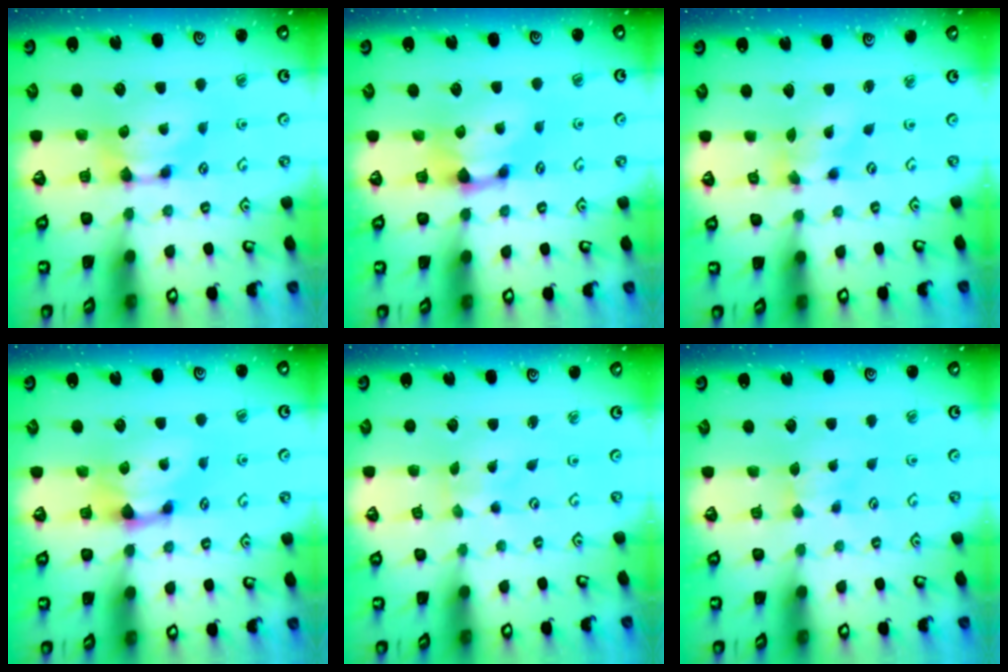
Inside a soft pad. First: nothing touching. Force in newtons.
{"total": 1.1, "press": 0.4, "slide": 1.0}
{"total": 1.9, "press": 1.4, "slide": 1.3}
{"total": 1.0, "press": 0.3, "slide": 1.0}
{"total": 5.0, "press": 4.9, "slide": 0.7}
{"total": 2.6, "press": 2.6, "slide": 0.5}